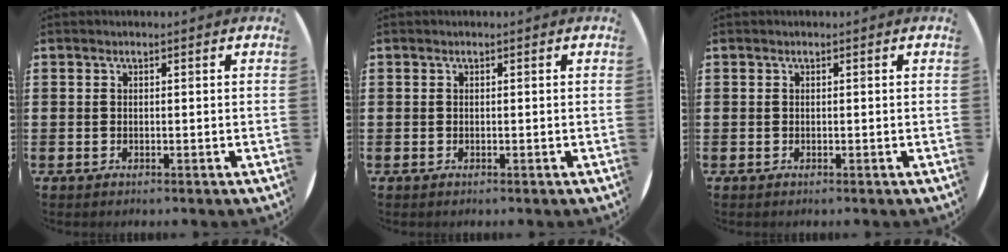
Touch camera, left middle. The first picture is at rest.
{"total": 0.0}
{"total": 0.0}